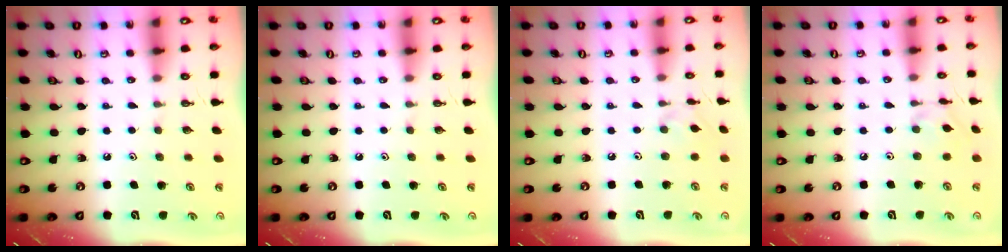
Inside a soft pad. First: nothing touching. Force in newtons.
{"total": 0.0}
{"total": 2.4, "press": 2.4, "slide": 0.5}
{"total": 2.1, "press": 2.1, "slide": 0.3}